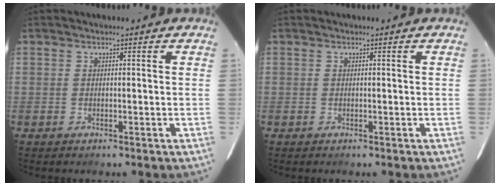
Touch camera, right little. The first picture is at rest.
{"total": 0.0}